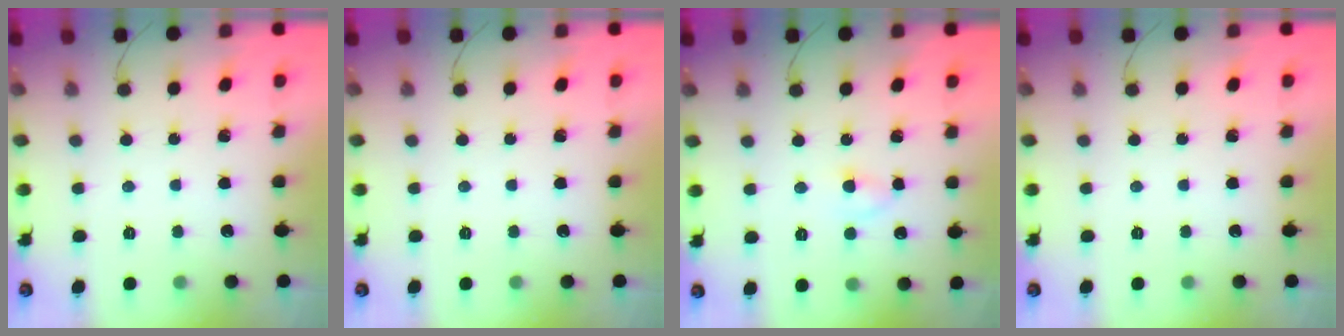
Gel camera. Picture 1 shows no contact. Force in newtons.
{"total": 0.0}
{"total": 2.9, "press": 2.6, "slide": 1.1}
{"total": 0.0}